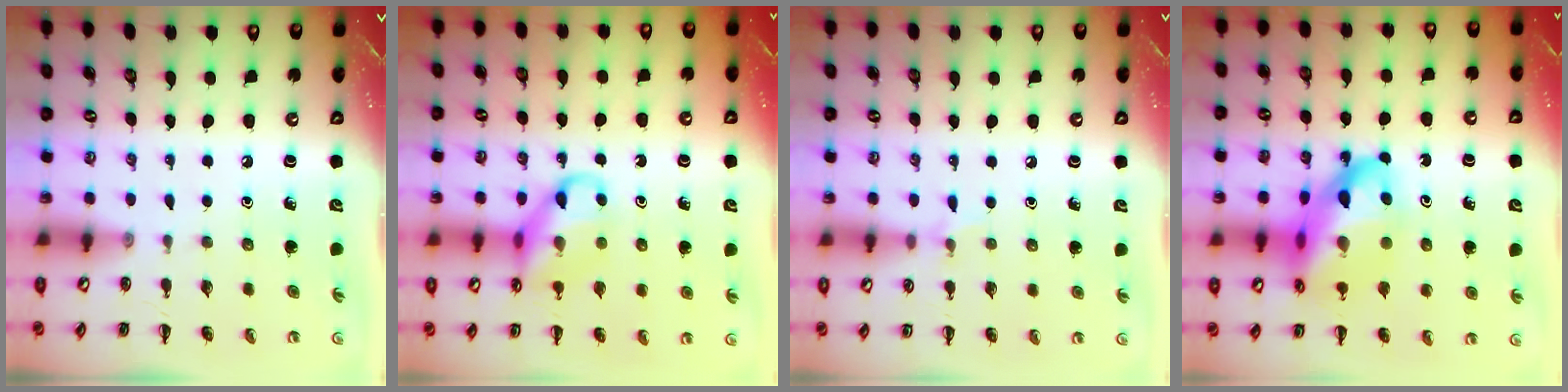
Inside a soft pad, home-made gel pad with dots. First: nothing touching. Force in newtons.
{"total": 12.9, "press": 12.8, "slide": 1.6}
{"total": 5.1, "press": 4.8, "slide": 1.6}
{"total": 22.0, "press": 21.5, "slide": 4.6}